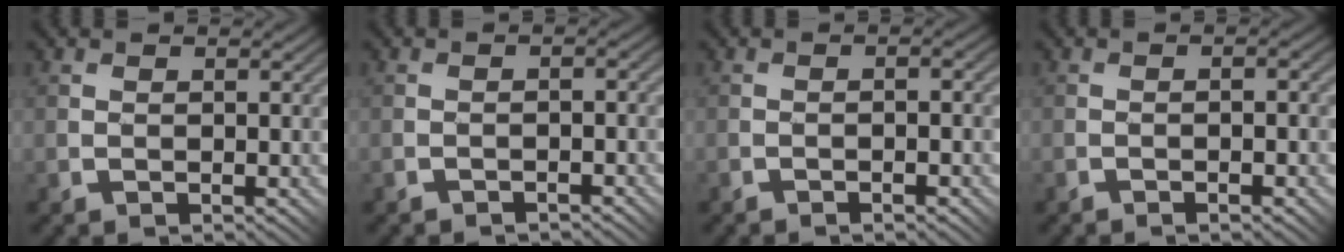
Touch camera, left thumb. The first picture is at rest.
{"total": 1.0, "force": [-1.0, 0.0, 0.1], "torque": [-0.002, 0.008, -0.022]}
{"total": 3.3, "force": [-1.7, 0.7, 2.7], "torque": [-0.033, 0.008, -0.020]}
{"total": 3.2, "force": [-1.6, 0.7, 2.7], "torque": [-0.032, 0.007, -0.019]}